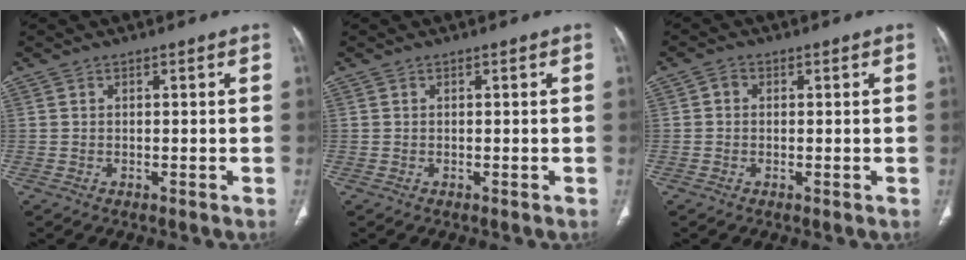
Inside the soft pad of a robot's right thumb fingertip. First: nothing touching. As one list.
[{"total": 0.0}, {"total": 1.5, "force": [0.1, 1.2, 0.8], "torque": [-0.007, 0.003, -0.003]}]